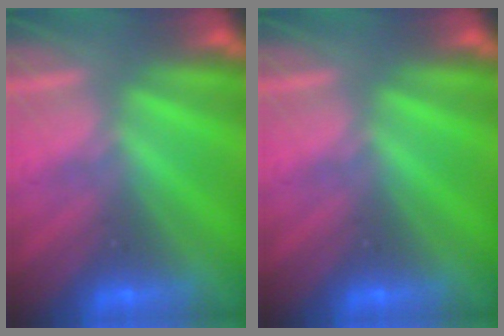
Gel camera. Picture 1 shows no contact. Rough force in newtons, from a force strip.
{"total": 0.0}